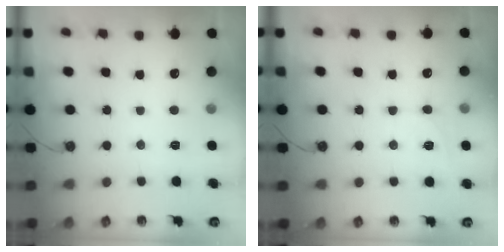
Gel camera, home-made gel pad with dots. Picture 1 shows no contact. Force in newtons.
{"total": 4.5, "press": 4.5, "slide": 0.6}